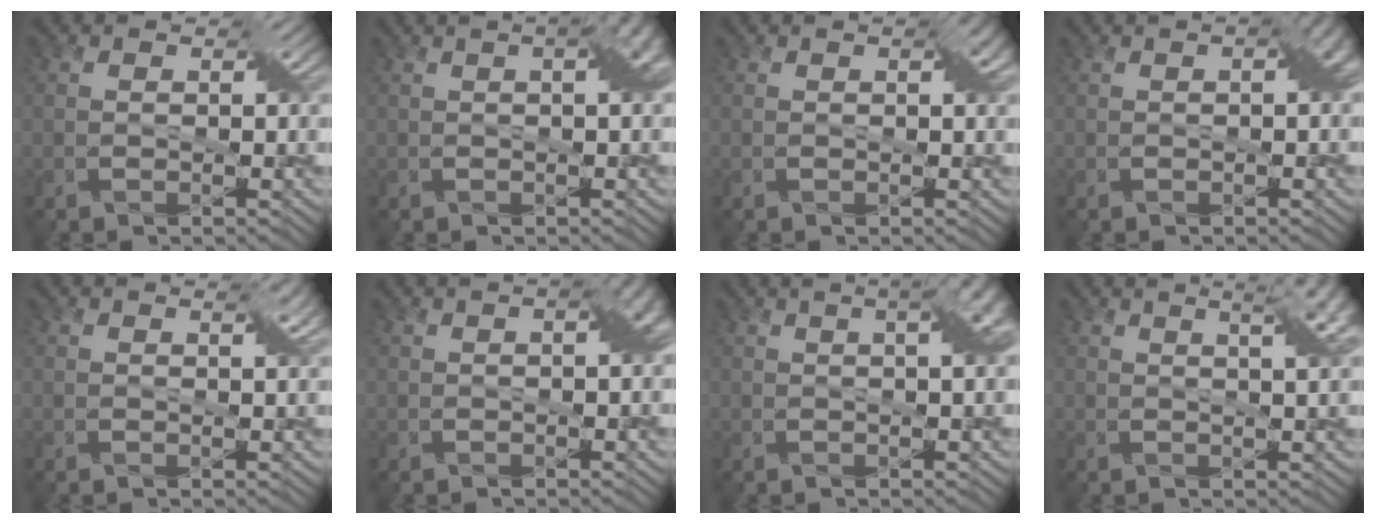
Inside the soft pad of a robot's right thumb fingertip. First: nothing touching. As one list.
[{"total": 3.4, "force": [0.7, 0.9, 3.3], "torque": [-0.038, 0.019, 0.007]}, {"total": 1.7, "force": [0.6, 0.3, 1.5], "torque": [-0.021, 0.007, 0.009]}, {"total": 2.2, "force": [0.1, 0.6, 2.1], "torque": [-0.029, 0.009, 0.001]}, {"total": 1.2, "force": [0.7, 0.1, 0.9], "torque": [-0.016, 0.002, 0.012]}, {"total": 2.5, "force": [0.2, 0.5, 2.4], "torque": [-0.034, 0.011, 0.003]}, {"total": 5.0, "force": [1.4, 1.6, 4.5], "torque": [-0.042, 0.026, 0.007]}, {"total": 6.2, "force": [3.0, 1.7, 5.1], "torque": [-0.052, 0.026, 0.023]}]